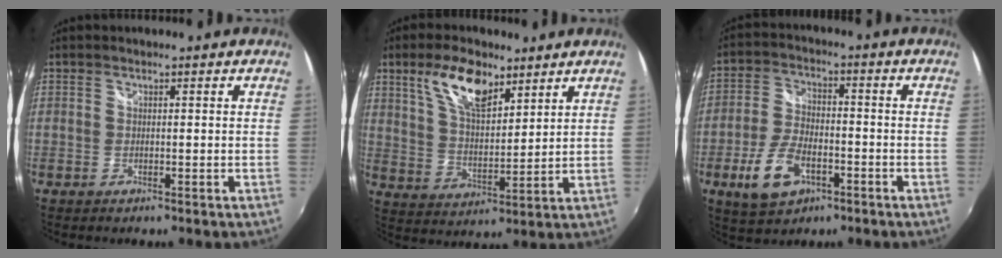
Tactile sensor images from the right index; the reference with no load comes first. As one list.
[{"total": 11.0, "force": [6.7, 4.8, 7.3], "torque": [-0.129, 0.010, 0.130]}, {"total": 10.5, "force": [-4.7, 5.7, 7.4], "torque": [-0.162, -0.001, -0.078]}]